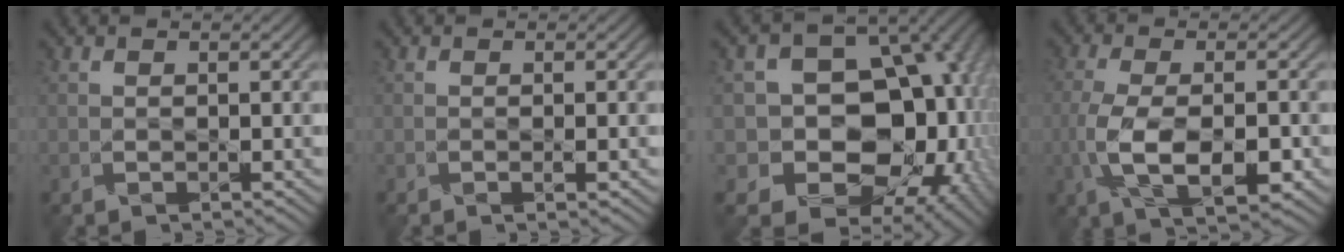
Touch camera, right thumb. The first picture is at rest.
{"total": 1.3, "force": [-0.7, -0.1, 1.1], "torque": [-0.018, -0.003, -0.012]}
{"total": 17.8, "force": [-1.4, 14.8, 9.7], "torque": [-0.162, -0.006, -0.002]}
{"total": 8.5, "force": [-2.8, 3.3, 7.3], "torque": [-0.157, -0.011, -0.046]}